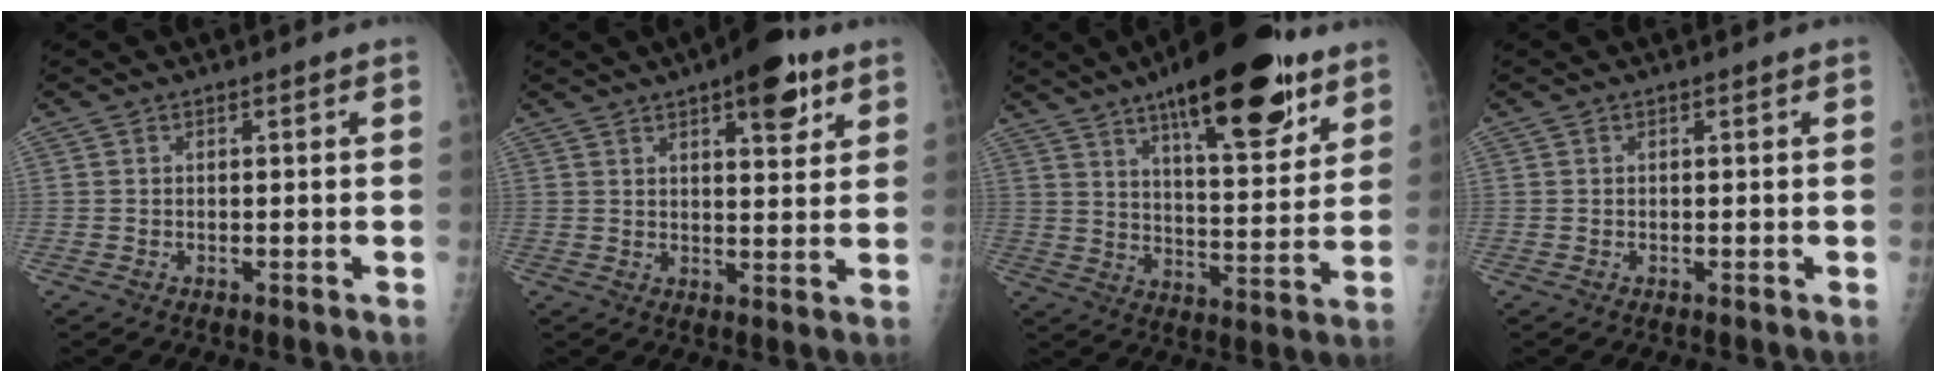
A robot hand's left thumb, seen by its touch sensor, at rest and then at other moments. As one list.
[{"total": 10.0, "force": [5.6, 3.7, 7.4], "torque": [-0.078, -0.022, 0.074]}, {"total": 23.1, "force": [13.9, 7.5, 16.8], "torque": [-0.222, -0.056, 0.213]}, {"total": 0.0}]